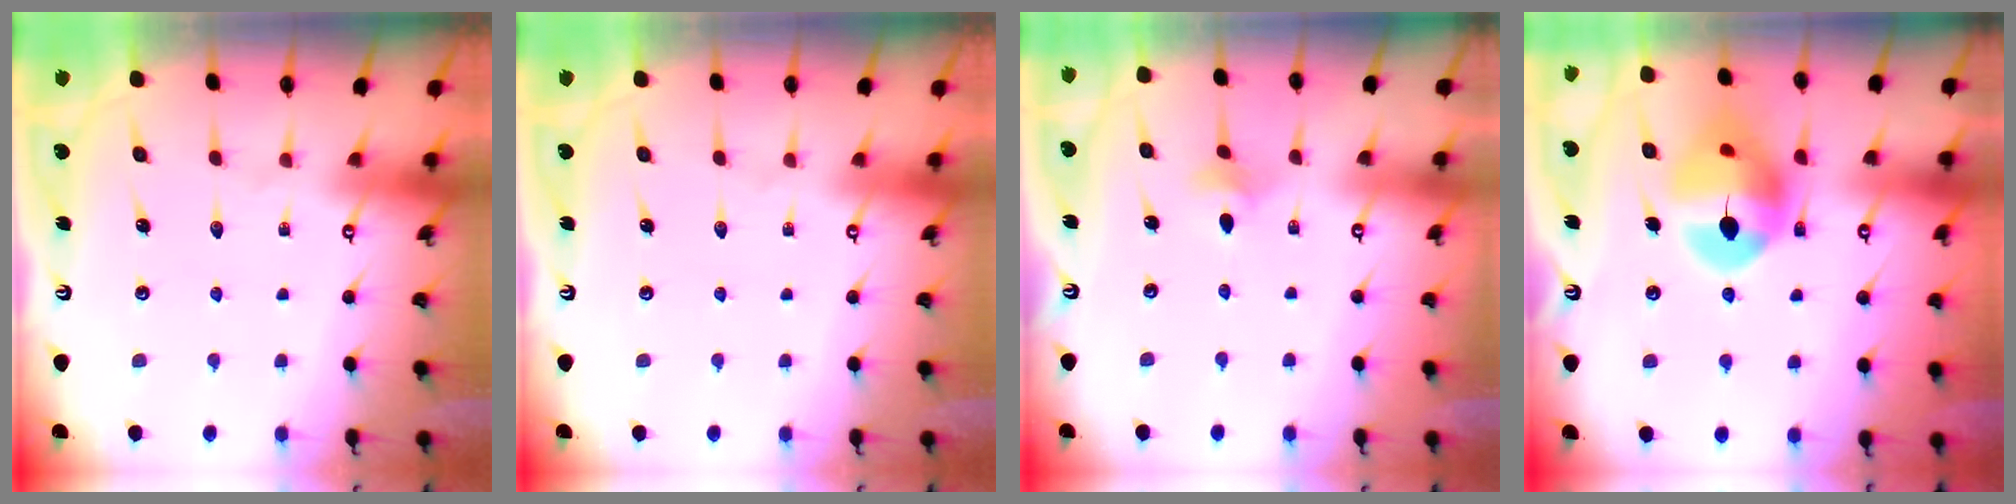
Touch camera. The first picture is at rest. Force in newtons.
{"total": 0.0}
{"total": 3.1, "press": 3.1, "slide": 0.6}
{"total": 14.5, "press": 14.4, "slide": 1.6}